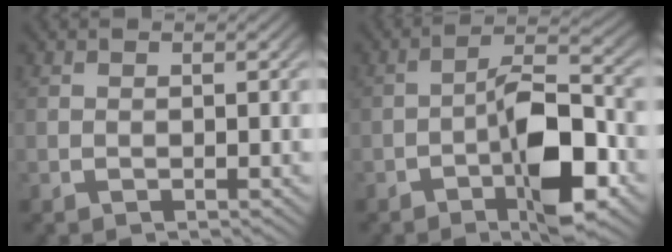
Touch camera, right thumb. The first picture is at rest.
{"total": 8.2, "force": [-1.8, 4.1, 6.9], "torque": [-0.115, -0.016, -0.030]}